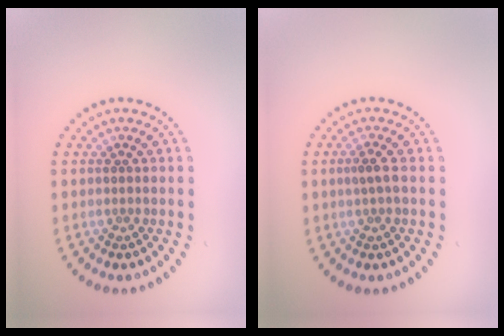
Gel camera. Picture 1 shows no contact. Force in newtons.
{"total": 1.3, "press": 1.1, "slide": 0.6}